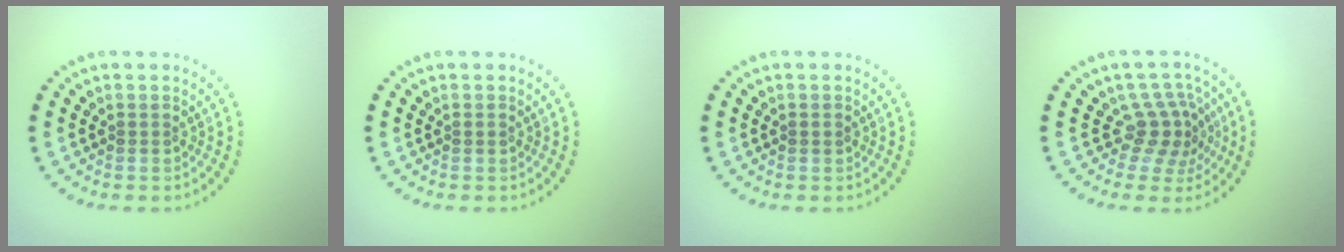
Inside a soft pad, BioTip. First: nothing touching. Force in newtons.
{"total": 0.7, "press": 0.7, "slide": 0.1}
{"total": 0.7, "press": 0.7, "slide": 0.2}
{"total": 3.5, "press": 2.7, "slide": 2.3}